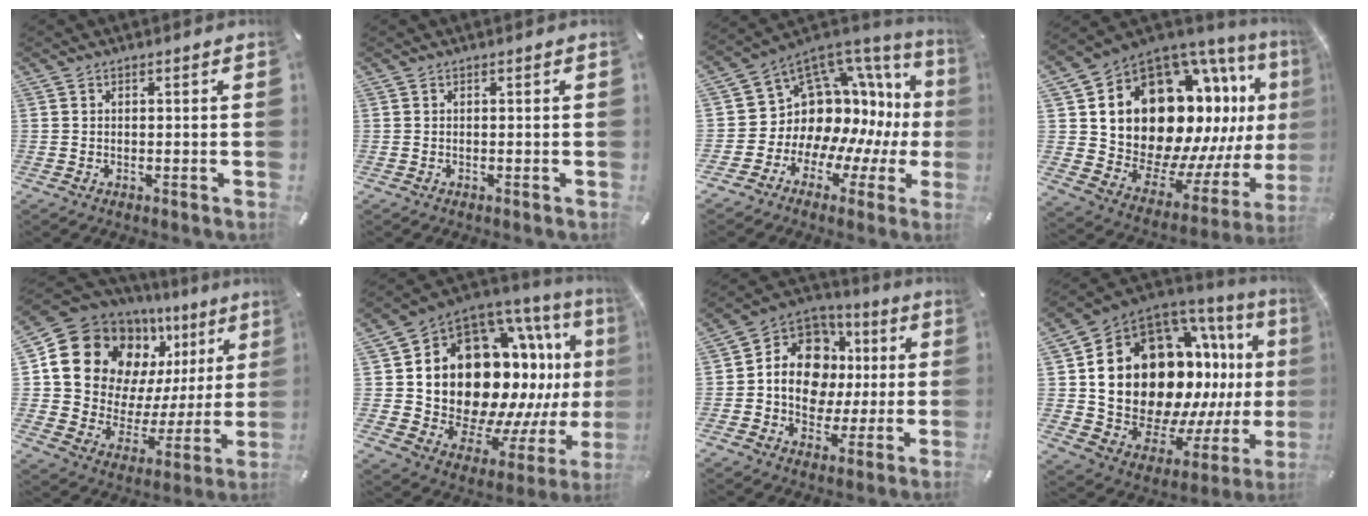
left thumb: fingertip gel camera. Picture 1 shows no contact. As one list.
[{"total": 0.0}, {"total": 13.7, "force": [2.7, 11.8, 6.4], "torque": [-0.110, -0.072, 0.072]}, {"total": 18.7, "force": [8.3, 13.2, 10.3], "torque": [-0.174, -0.098, 0.167]}, {"total": 16.9, "force": [9.6, 12.6, 6.0], "torque": [-0.095, -0.083, 0.186]}, {"total": 19.7, "force": [5.7, 14.4, 12.2], "torque": [-0.228, -0.091, 0.130]}, {"total": 13.7, "force": [1.1, 11.7, 7.1], "torque": [-0.125, -0.013, 0.027]}, {"total": 22.3, "force": [5.7, 16.7, 13.8], "torque": [-0.237, -0.086, 0.148]}]